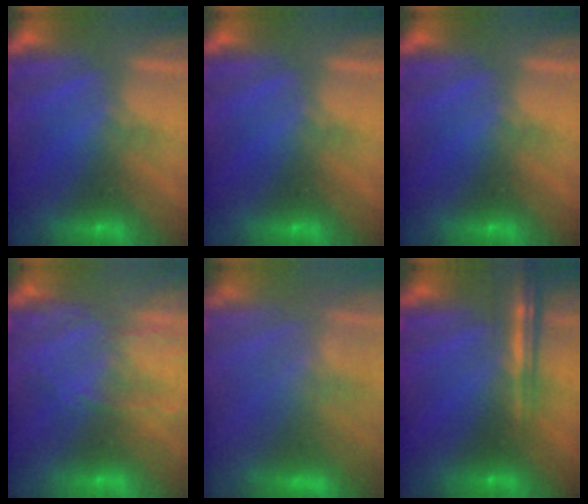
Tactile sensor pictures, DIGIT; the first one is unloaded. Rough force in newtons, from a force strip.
{"total": 0.0}
{"total": 0.0}
{"total": 8.3}
{"total": 3.2}
{"total": 8.5}